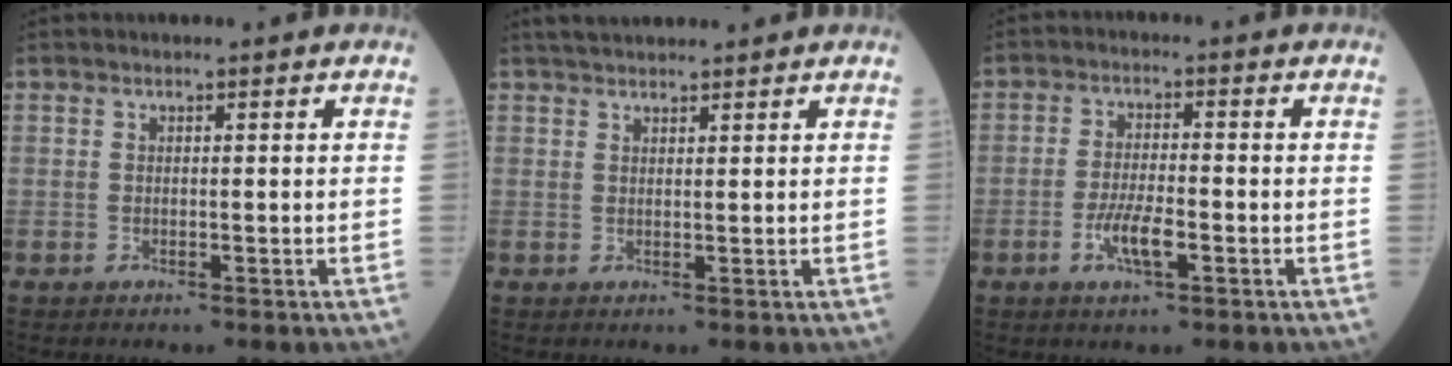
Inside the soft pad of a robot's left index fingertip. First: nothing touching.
{"total": 5.0, "force": [4.5, 0.9, 2.1], "torque": [-0.028, 0.036, 0.074]}
{"total": 5.2, "force": [-2.2, 1.1, 4.5], "torque": [-0.091, -0.002, -0.040]}